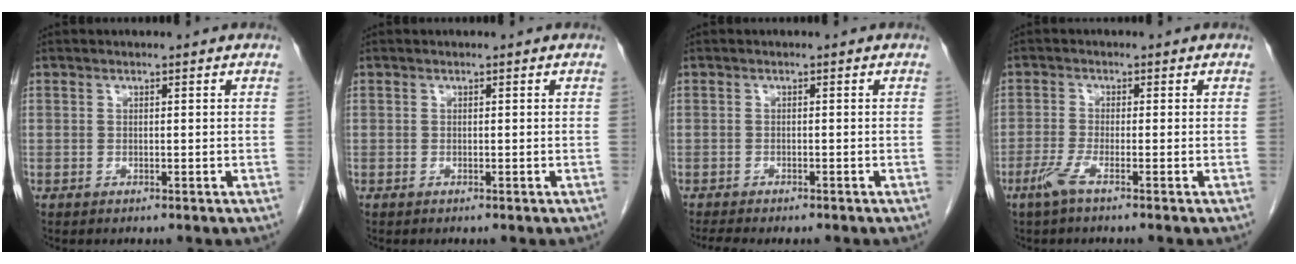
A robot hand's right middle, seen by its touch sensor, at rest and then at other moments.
{"total": 0.0}
{"total": 6.5, "force": [-5.5, 2.0, 2.7], "torque": [-0.041, -0.008, -0.074]}
{"total": 3.0, "force": [-1.9, -0.3, 2.3], "torque": [-0.054, -0.008, -0.047]}